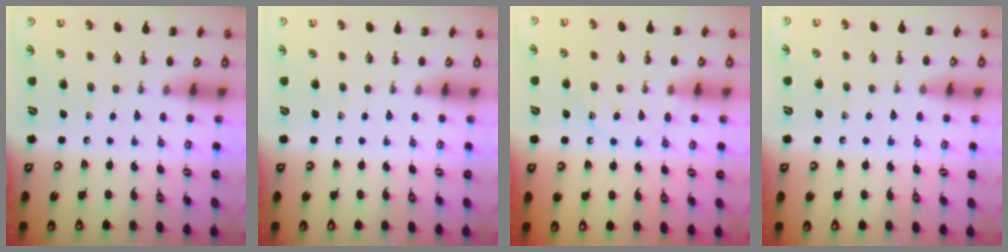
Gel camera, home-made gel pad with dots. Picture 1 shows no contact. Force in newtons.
{"total": 0.0}
{"total": 11.9, "press": 11.9, "slide": 0.7}
{"total": 6.5, "press": 6.1, "slide": 2.2}